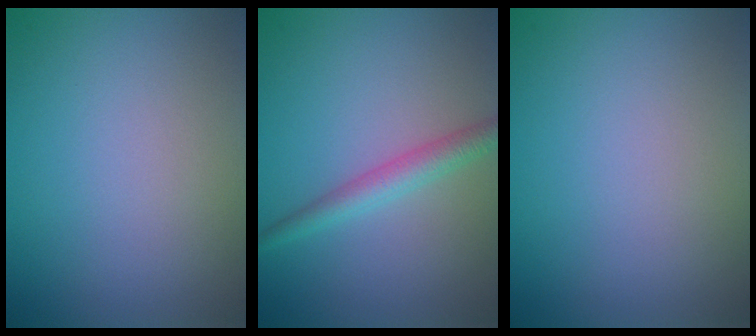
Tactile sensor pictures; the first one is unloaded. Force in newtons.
{"total": 2.5, "press": 2.5, "slide": 0.1}
{"total": 0.0}